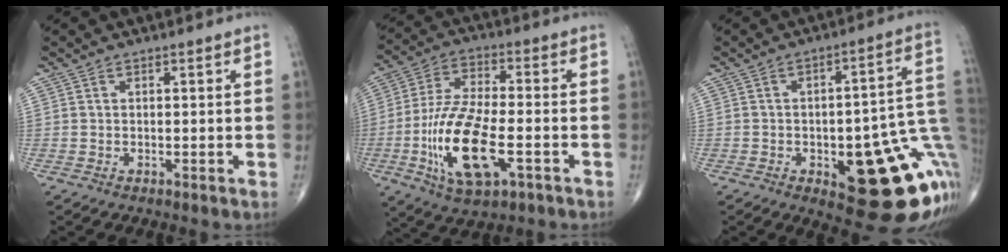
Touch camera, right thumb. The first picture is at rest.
{"total": 16.8, "force": [-5.0, 6.8, 14.5], "torque": [-0.296, 0.014, -0.085]}
{"total": 23.5, "force": [-5.6, 8.5, 21.2], "torque": [-0.203, 0.031, -0.050]}